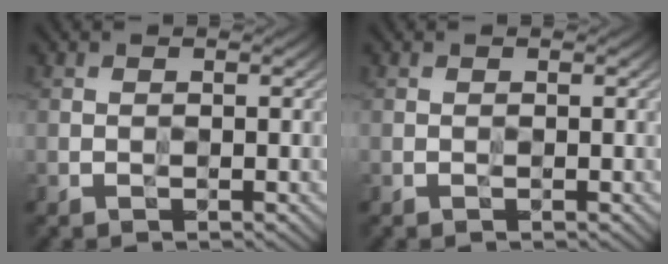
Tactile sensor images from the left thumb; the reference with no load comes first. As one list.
[{"total": 0.0}]